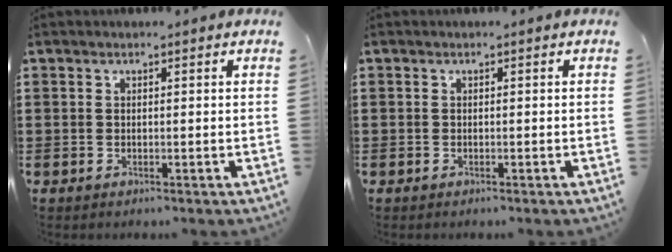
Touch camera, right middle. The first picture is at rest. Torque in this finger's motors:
{"motor_torque": [-1.50, 0.20, -1.05, -0.21]}